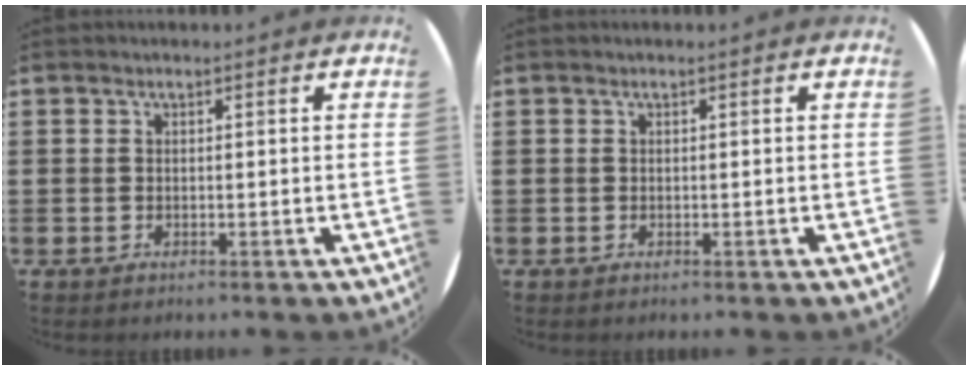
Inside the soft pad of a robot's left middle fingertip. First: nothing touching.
{"total": 0.0}